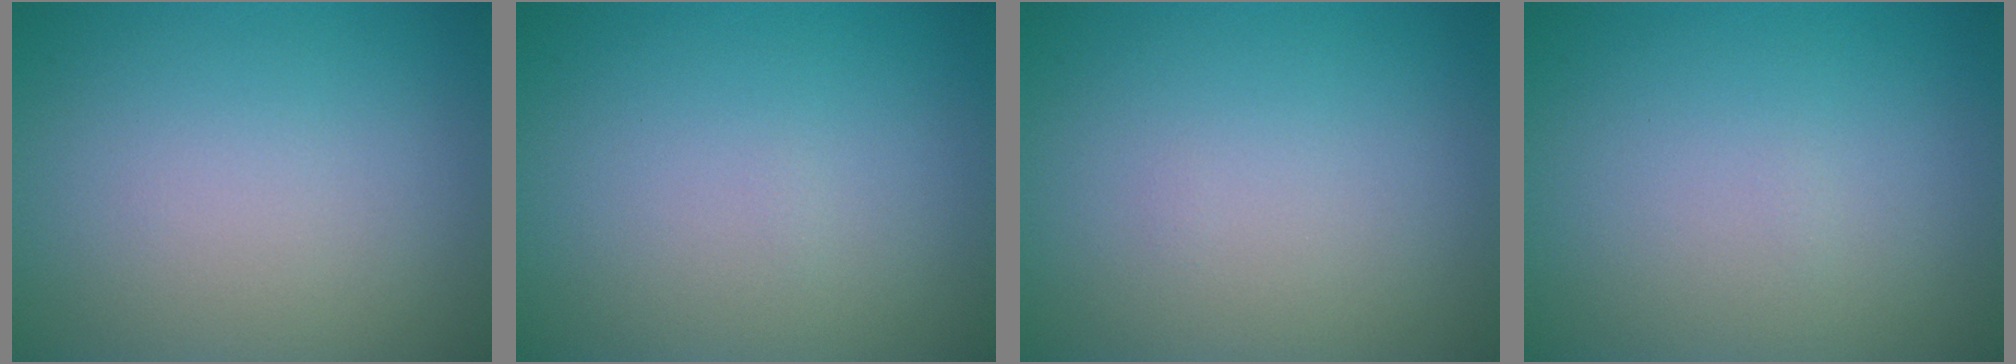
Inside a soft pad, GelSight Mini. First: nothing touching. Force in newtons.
{"total": 0.0}
{"total": 0.0}
{"total": 0.0}